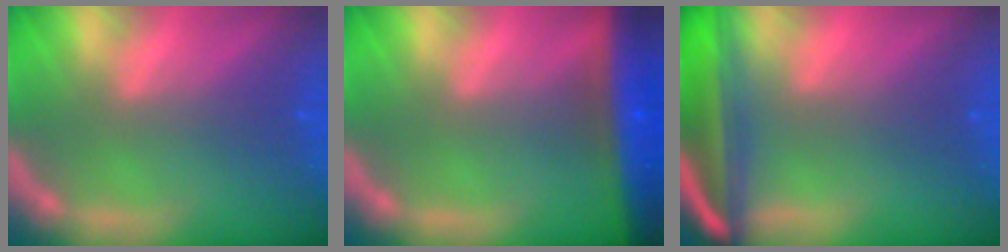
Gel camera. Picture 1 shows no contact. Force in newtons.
{"total": 10.0}
{"total": 10.0}